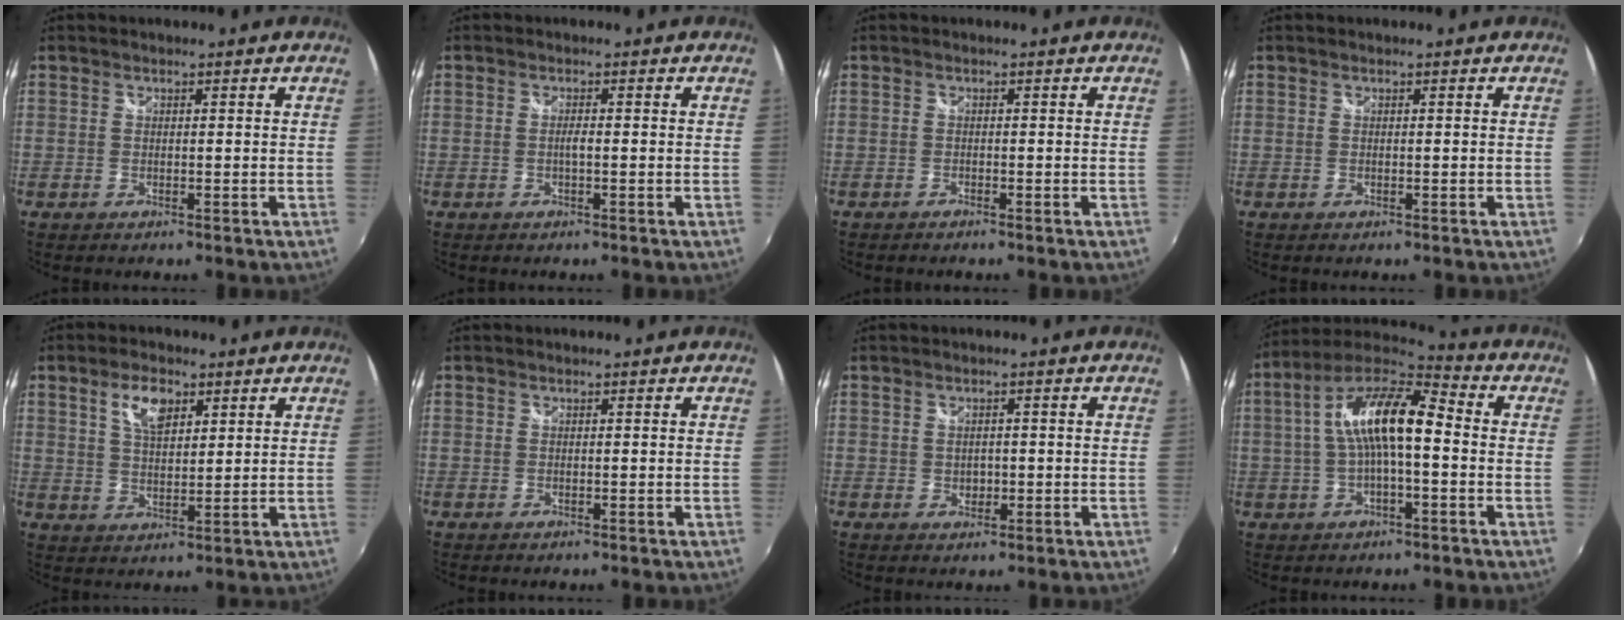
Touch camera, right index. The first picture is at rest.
{"total": 1.1, "force": [-0.3, 0.0, 1.1], "torque": [-0.020, 0.001, -0.006]}
{"total": 0.6, "force": [-0.6, 0.1, 0.0], "torque": [-0.003, -0.003, -0.014]}
{"total": 0.0}
{"total": 6.2, "force": [3.1, 3.0, 4.4], "torque": [-0.078, 0.008, 0.058]}
{"total": 0.0}
{"total": 2.1, "force": [-0.2, 1.8, 1.2], "torque": [-0.016, 0.002, -0.001]}
{"total": 13.6, "force": [0.1, 4.3, 12.9], "torque": [-0.241, 0.023, -0.004]}